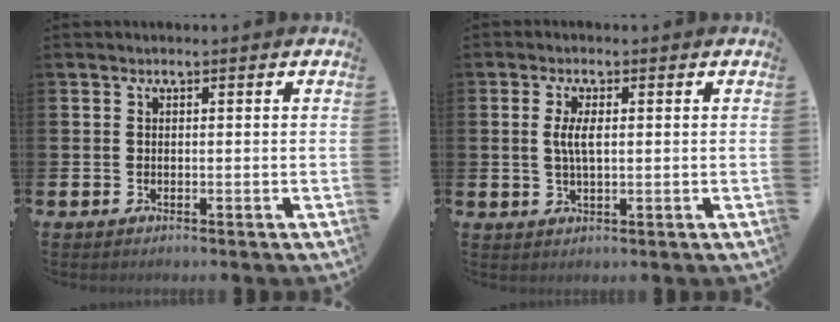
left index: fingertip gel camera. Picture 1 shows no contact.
{"total": 3.4, "force": [0.7, 1.2, 3.1], "torque": [-0.061, 0.006, 0.008]}